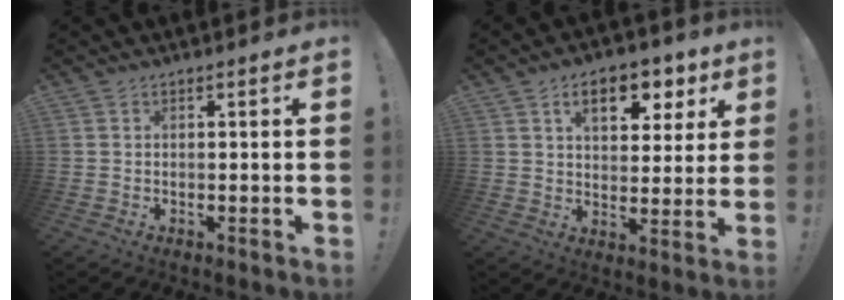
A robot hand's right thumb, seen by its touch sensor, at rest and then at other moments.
{"total": 10.7, "force": [5.3, 6.1, 7.0], "torque": [-0.099, -0.016, 0.092]}